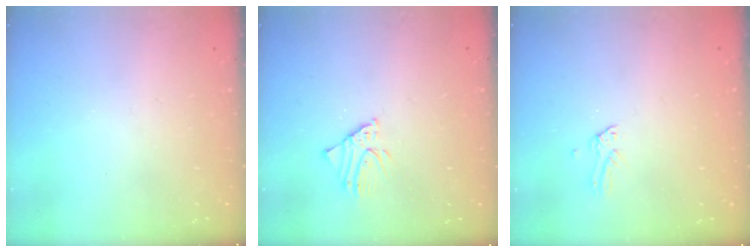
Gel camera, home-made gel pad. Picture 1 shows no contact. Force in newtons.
{"total": 1.7, "press": 1.7, "slide": 0.0}
{"total": 0.0}